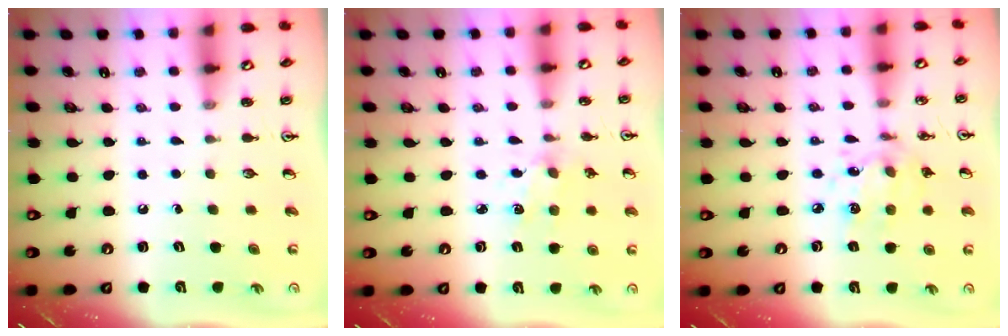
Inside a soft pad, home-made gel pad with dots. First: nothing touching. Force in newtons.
{"total": 2.5, "press": 2.5, "slide": 0.2}
{"total": 8.0, "press": 8.0, "slide": 0.5}